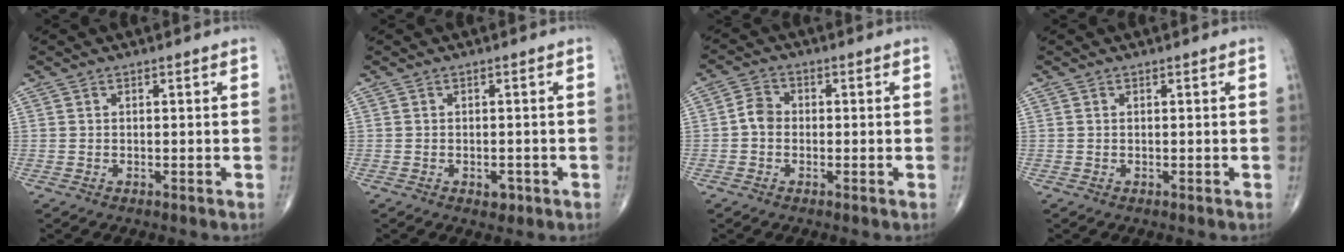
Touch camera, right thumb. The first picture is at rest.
{"total": 1.9, "force": [-0.8, 1.2, 1.2], "torque": [-0.010, 0.001, -0.009]}
{"total": 3.4, "force": [-0.5, 2.8, 1.9], "torque": [-0.027, 0.013, -0.018]}
{"total": 0.0}